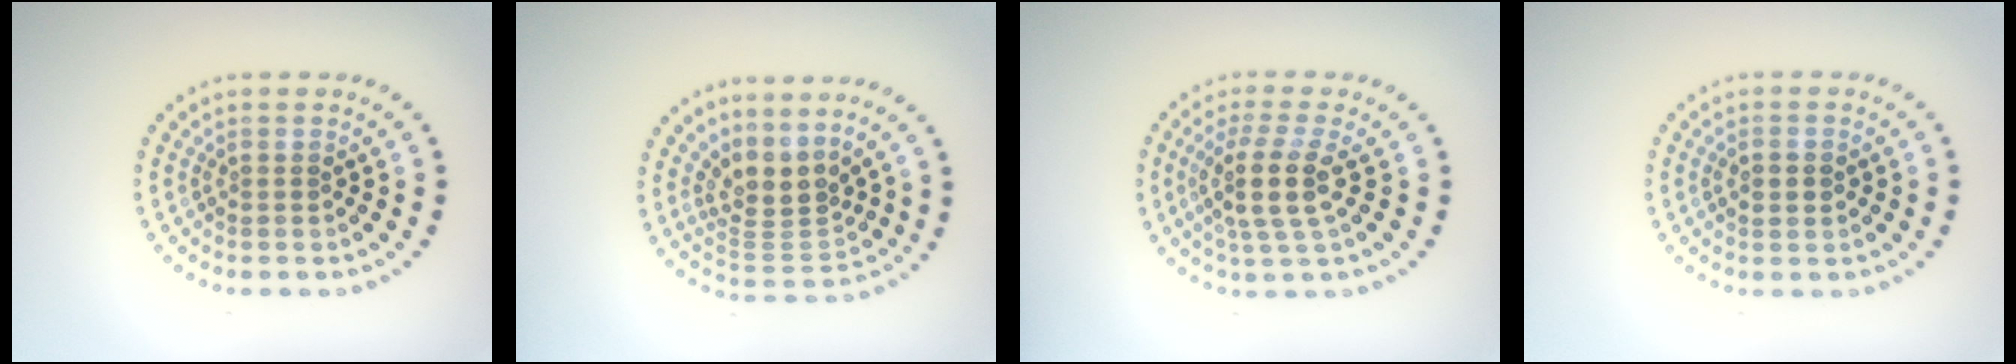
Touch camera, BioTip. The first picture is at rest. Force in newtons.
{"total": 3.6, "press": 2.7, "slide": 2.4}
{"total": 4.0, "press": 3.2, "slide": 2.3}
{"total": 2.1, "press": 2.1, "slide": 0.2}